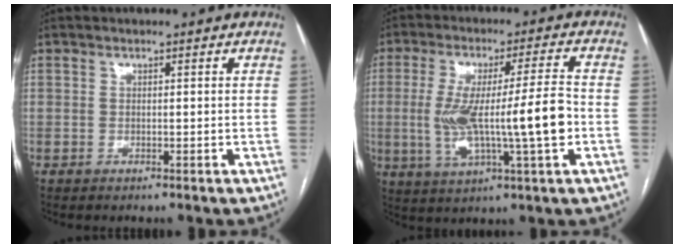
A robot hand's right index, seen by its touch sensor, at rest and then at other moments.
{"total": 13.7, "force": [-1.6, 0.8, 13.6], "torque": [-0.255, 0.010, -0.023]}